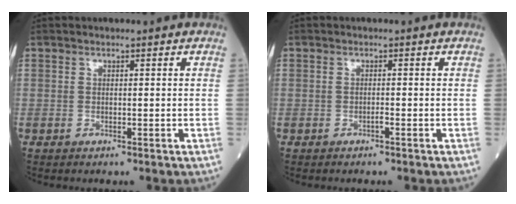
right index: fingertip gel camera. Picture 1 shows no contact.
{"total": 0.8, "force": [-0.6, -0.3, 0.4], "torque": [-0.007, 0.000, -0.013]}